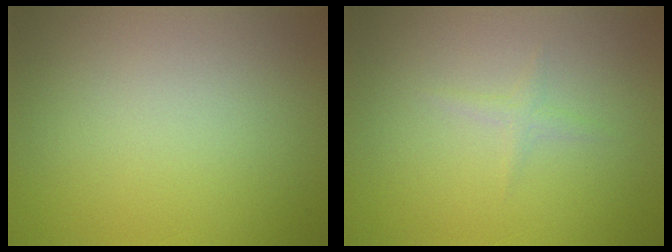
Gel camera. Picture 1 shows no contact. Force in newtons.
{"total": 0.8, "press": 0.8, "slide": 0.1}